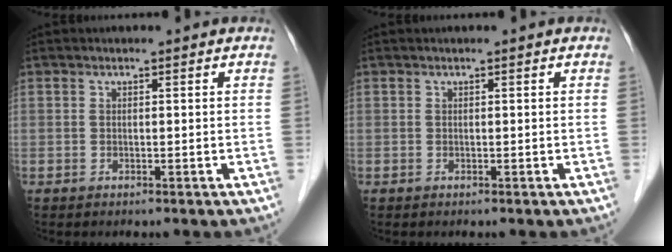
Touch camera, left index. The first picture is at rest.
{"total": 0.0}